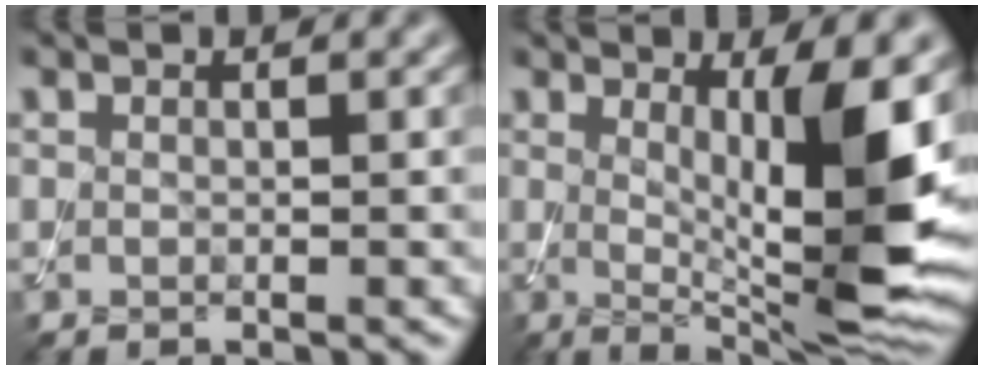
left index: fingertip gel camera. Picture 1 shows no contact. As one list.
[{"total": 10.5, "force": [1.2, 2.5, 10.1], "torque": [-0.150, -0.022, 0.028]}]